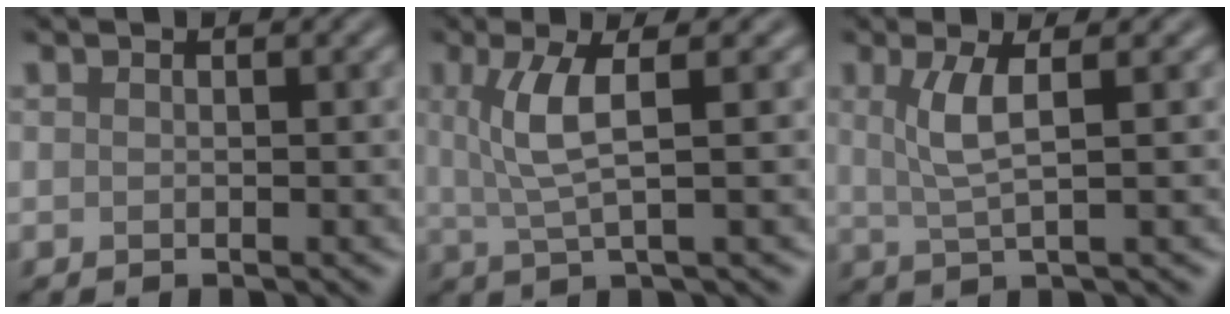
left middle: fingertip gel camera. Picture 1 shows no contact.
{"total": 4.1, "force": [1.0, 0.9, 3.9], "torque": [-0.081, 0.000, 0.023]}
{"total": 3.2, "force": [0.8, 0.7, 3.0], "torque": [-0.062, -0.002, 0.019]}